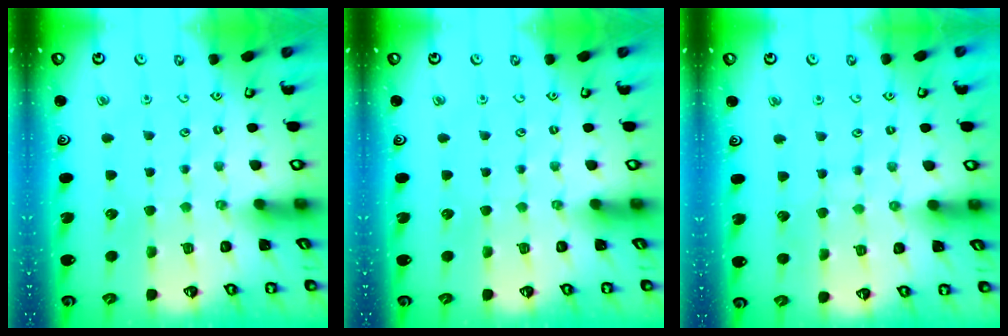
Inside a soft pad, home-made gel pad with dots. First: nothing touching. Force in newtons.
{"total": 0.0}
{"total": 4.4, "press": 4.4, "slide": 0.5}